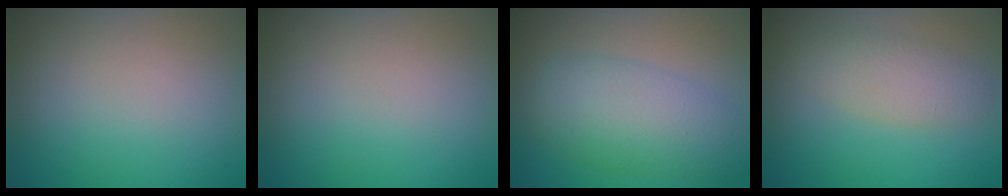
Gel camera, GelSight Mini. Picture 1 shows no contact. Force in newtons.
{"total": 0.0}
{"total": 6.0, "press": 6.0, "slide": 0.2}
{"total": 2.8, "press": 2.8, "slide": 0.1}